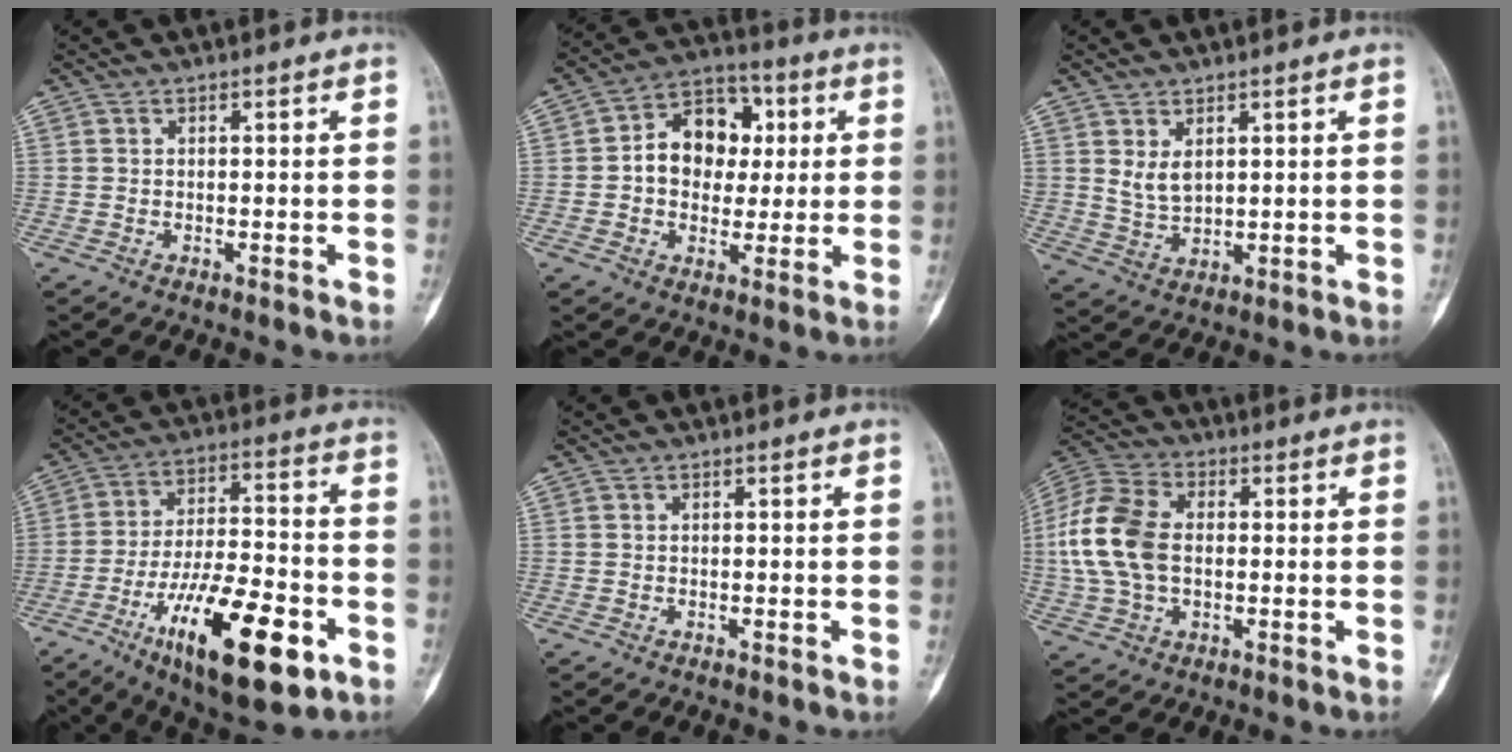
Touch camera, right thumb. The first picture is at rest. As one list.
[{"total": 12.7, "force": [1.5, 9.8, 7.9], "torque": [-0.078, 0.018, 0.016]}, {"total": 4.6, "force": [1.8, 2.7, 3.2], "torque": [-0.053, -0.017, 0.047]}, {"total": 21.1, "force": [-9.2, 7.3, 17.5], "torque": [-0.294, 0.037, -0.144]}, {"total": 0.0}, {"total": 14.3, "force": [0.4, 9.2, 10.9], "torque": [-0.230, 0.021, 0.004]}]